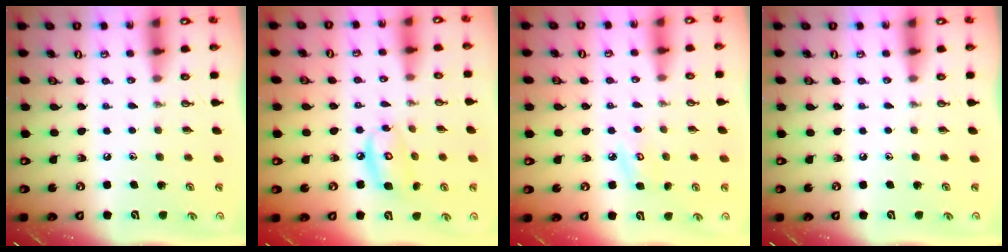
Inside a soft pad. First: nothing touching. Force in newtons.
{"total": 9.4, "press": 9.4, "slide": 0.8}
{"total": 5.5, "press": 5.5, "slide": 0.4}
{"total": 0.0}